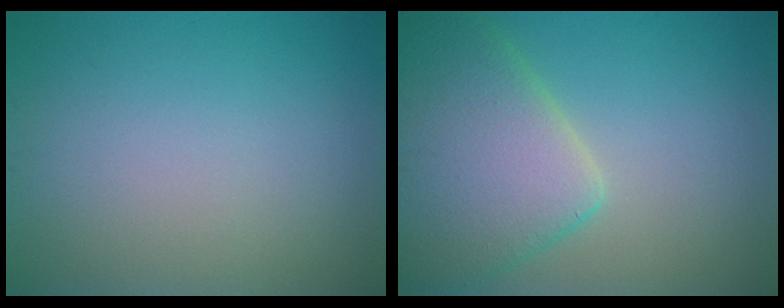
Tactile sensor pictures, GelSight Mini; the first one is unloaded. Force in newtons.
{"total": 8.4, "press": 8.4, "slide": 0.6}